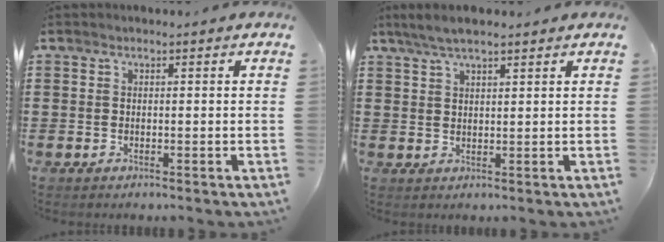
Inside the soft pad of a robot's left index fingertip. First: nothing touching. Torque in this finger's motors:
{"motor_torque": [0.40, 0.88, 0.31, 0.05]}